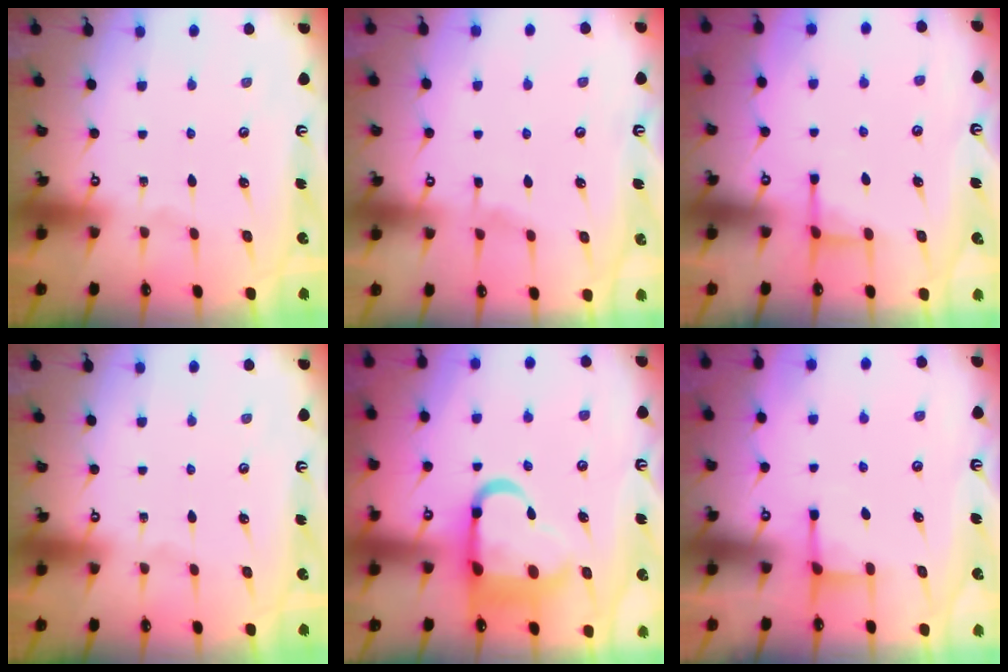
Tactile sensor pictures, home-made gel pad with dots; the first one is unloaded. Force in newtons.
{"total": 3.3, "press": 3.3, "slide": 0.3}
{"total": 2.6, "press": 2.5, "slide": 0.8}
{"total": 0.0}
{"total": 14.4, "press": 14.3, "slide": 1.7}
{"total": 2.4, "press": 2.4, "slide": 0.3}